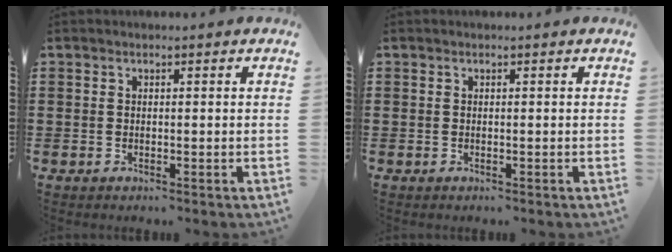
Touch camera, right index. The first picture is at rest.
{"total": 0.0}